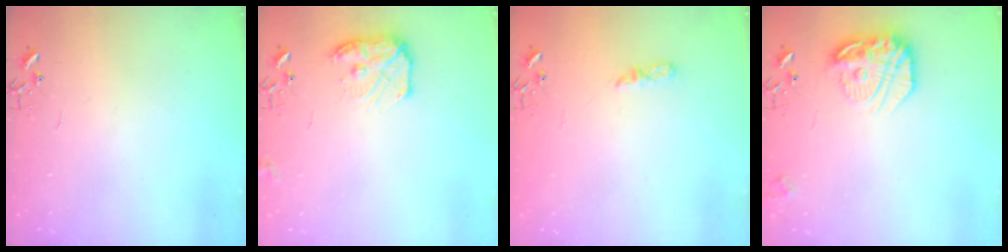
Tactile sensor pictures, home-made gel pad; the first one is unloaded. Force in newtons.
{"total": 11.8, "press": 11.8, "slide": 0.6}
{"total": 4.6, "press": 4.6, "slide": 0.6}
{"total": 17.4, "press": 17.3, "slide": 1.2}